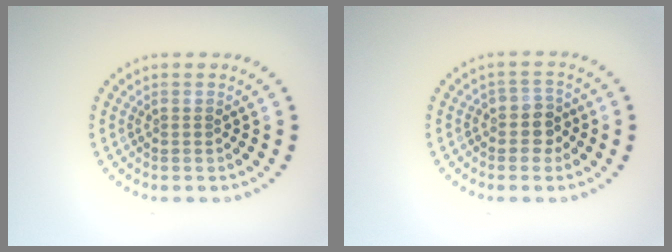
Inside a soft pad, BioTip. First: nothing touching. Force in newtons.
{"total": 2.1, "press": 1.9, "slide": 0.9}